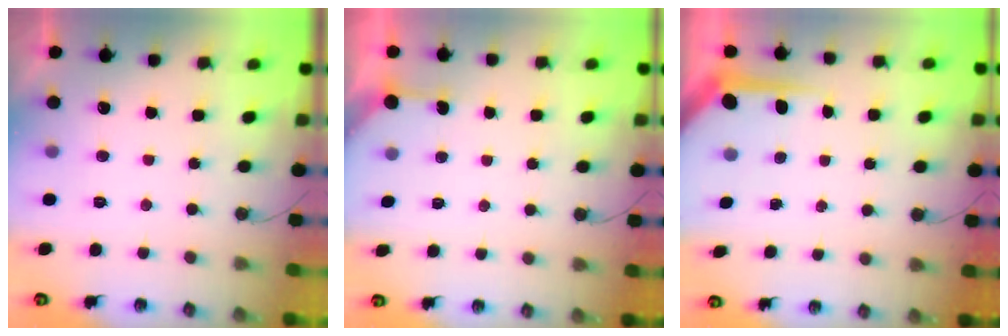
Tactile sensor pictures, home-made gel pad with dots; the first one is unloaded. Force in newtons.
{"total": 1.6, "press": 1.5, "slide": 0.3}
{"total": 5.1, "press": 5.1, "slide": 0.3}